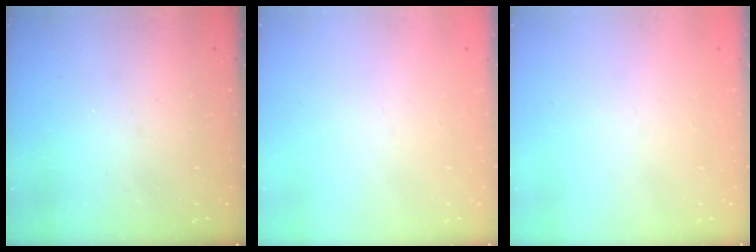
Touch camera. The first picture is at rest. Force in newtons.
{"total": 0.0}
{"total": 0.0}